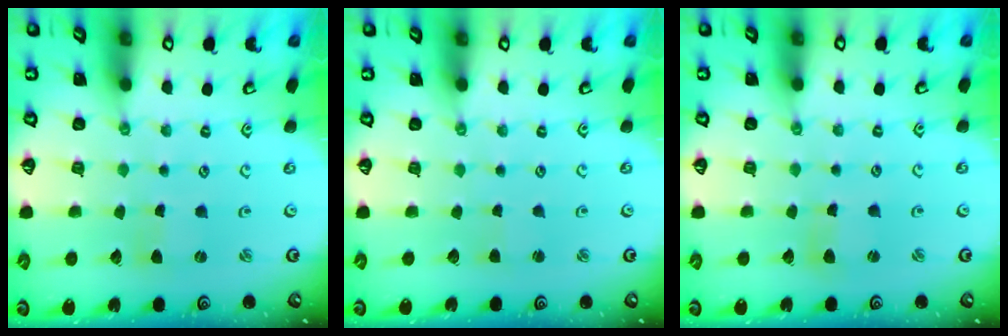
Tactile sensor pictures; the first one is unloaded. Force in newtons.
{"total": 1.6, "press": 1.6, "slide": 0.3}
{"total": 2.5, "press": 2.5, "slide": 0.3}